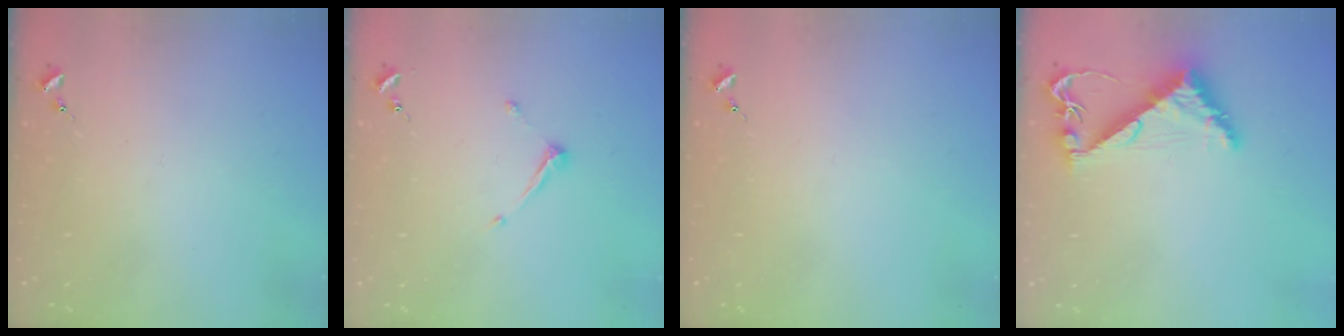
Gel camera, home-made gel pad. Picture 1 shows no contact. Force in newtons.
{"total": 6.7, "press": 6.7, "slide": 0.3}
{"total": 0.0}
{"total": 7.9, "press": 7.9, "slide": 0.8}